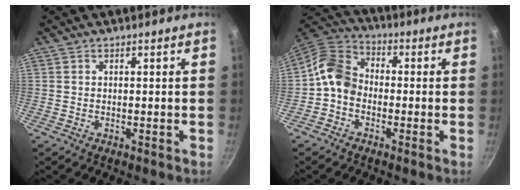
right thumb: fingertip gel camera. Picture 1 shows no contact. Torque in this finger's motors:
{"motor_torque": [-0.06, 0.49, 0.34, 0.10, 0.07]}